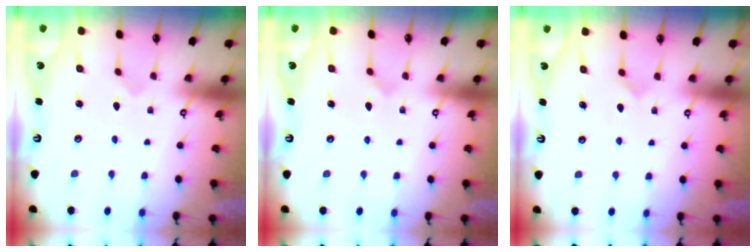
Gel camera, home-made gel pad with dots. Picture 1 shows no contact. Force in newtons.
{"total": 3.4, "press": 3.4, "slide": 0.2}
{"total": 5.8, "press": 5.8, "slide": 0.5}